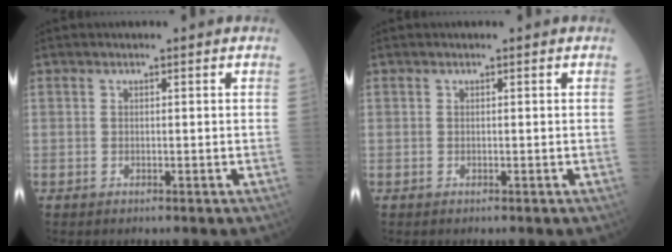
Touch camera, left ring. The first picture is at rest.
{"total": 0.0}